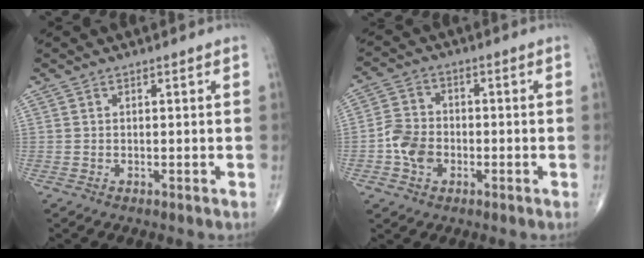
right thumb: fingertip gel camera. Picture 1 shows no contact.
{"total": 6.7, "force": [-2.0, 5.2, 3.8], "torque": [-0.059, 0.017, -0.043]}